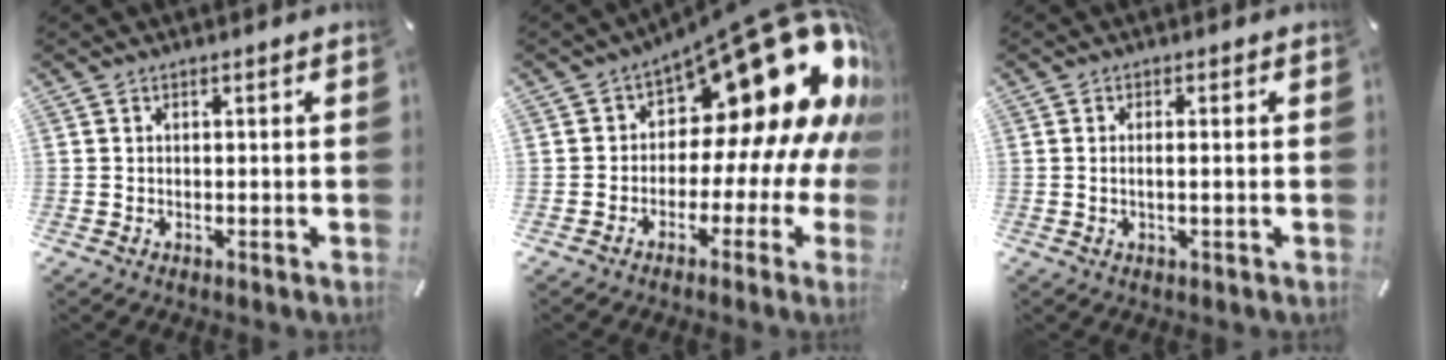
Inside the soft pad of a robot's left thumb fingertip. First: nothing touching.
{"total": 23.5, "force": [10.0, 11.3, 17.9], "torque": [-0.256, -0.084, 0.180]}
{"total": 1.7, "force": [-0.1, -0.1, 1.7], "torque": [-0.033, -0.006, -0.001]}